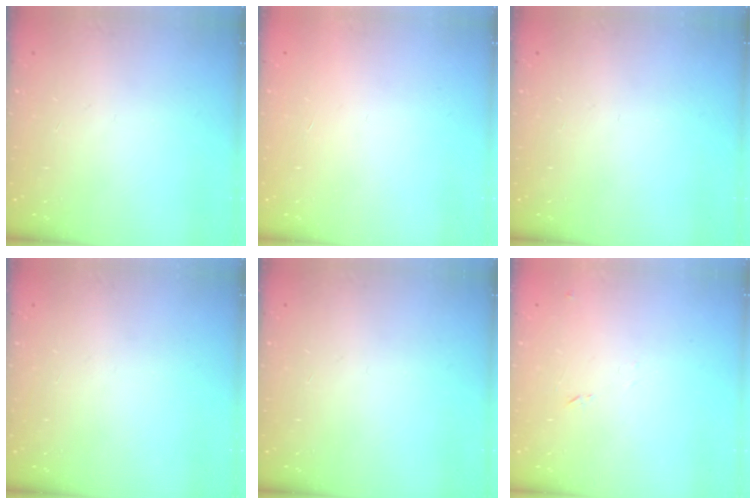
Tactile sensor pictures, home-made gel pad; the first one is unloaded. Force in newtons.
{"total": 1.7, "press": 1.7, "slide": 0.1}
{"total": 0.0}
{"total": 0.0}
{"total": 0.0}
{"total": 7.2, "press": 7.1, "slide": 0.6}